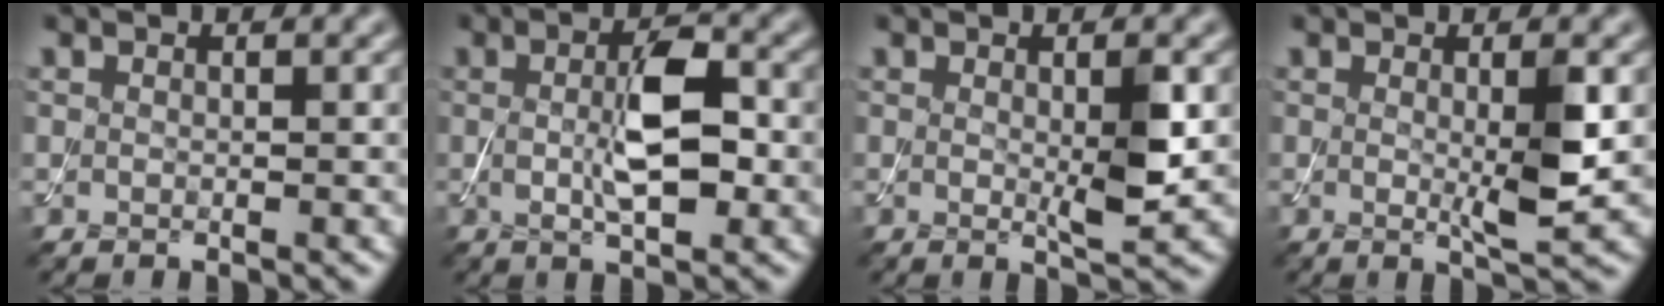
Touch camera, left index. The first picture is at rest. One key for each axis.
{"total": 5.2, "fx": 0.1, "fy": 1.8, "fz": 4.9, "tx": -0.093, "ty": 0.001, "tz": 0.001}
{"total": 3.0, "fx": 0.1, "fy": 0.4, "fz": 3.0, "tx": -0.048, "ty": -0.010, "tz": 0.004}
{"total": 3.5, "fx": 0.1, "fy": 0.4, "fz": 3.5, "tx": -0.057, "ty": -0.011, "tz": 0.004}